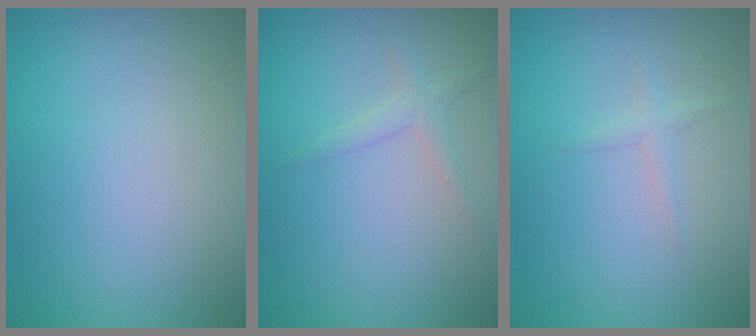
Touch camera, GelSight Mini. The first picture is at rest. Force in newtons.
{"total": 1.2, "press": 1.2, "slide": 0.0}
{"total": 0.9, "press": 0.8, "slide": 0.0}